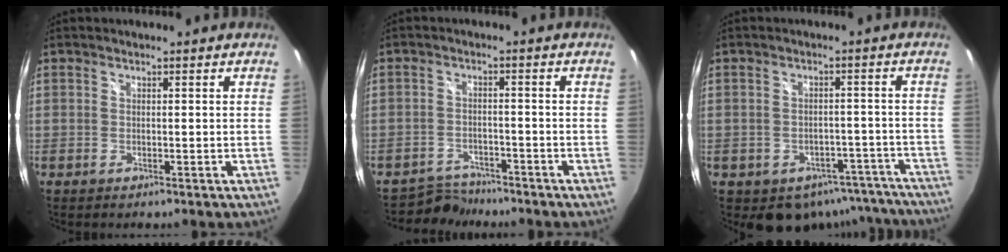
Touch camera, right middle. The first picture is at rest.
{"total": 4.7, "force": [-4.4, 1.7, -0.4], "torque": [-0.006, 0.004, -0.076]}
{"total": 11.8, "force": [-8.7, 7.3, 3.3], "torque": [-0.064, 0.015, -0.078]}